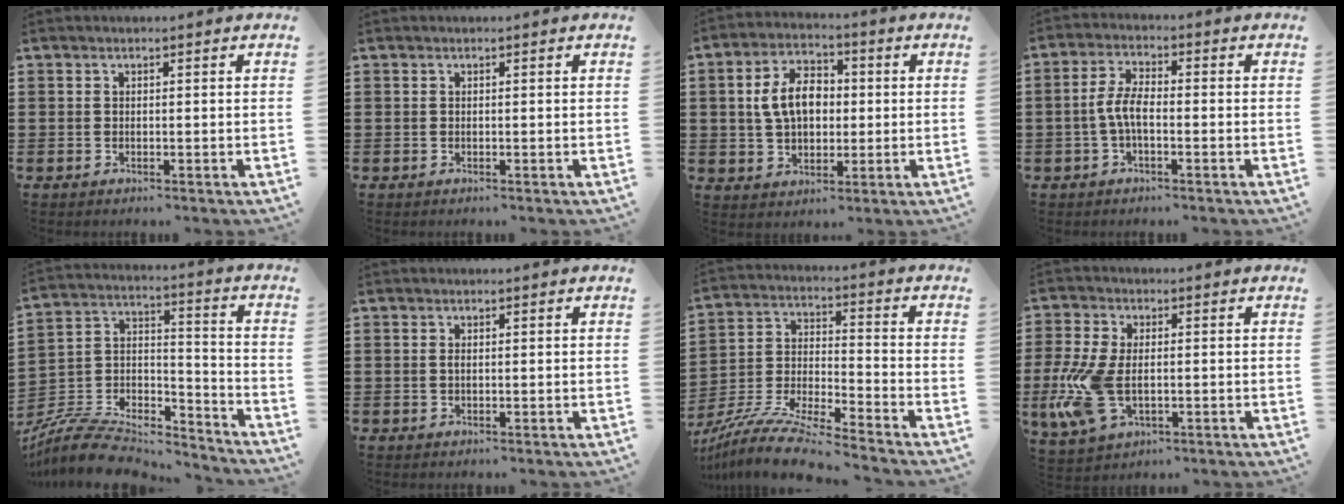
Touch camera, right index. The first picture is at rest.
{"total": 0.0}
{"total": 8.3, "force": [0.7, 5.3, 6.3], "torque": [-0.136, 0.014, 0.005]}
{"total": 4.8, "force": [-1.1, 1.9, 4.3], "torque": [-0.104, -0.002, -0.028]}
{"total": 7.9, "force": [-7.3, 2.5, 1.6], "torque": [-0.045, 0.000, -0.145]}
{"total": 0.7, "force": [0.0, 0.3, 0.6], "torque": [-0.014, 0.000, 0.000]}
{"total": 9.9, "force": [-9.3, -0.5, 3.2], "torque": [-0.074, -0.002, -0.191]}
{"total": 9.5, "force": [-1.6, 5.2, 7.8], "torque": [-0.193, -0.009, -0.032]}